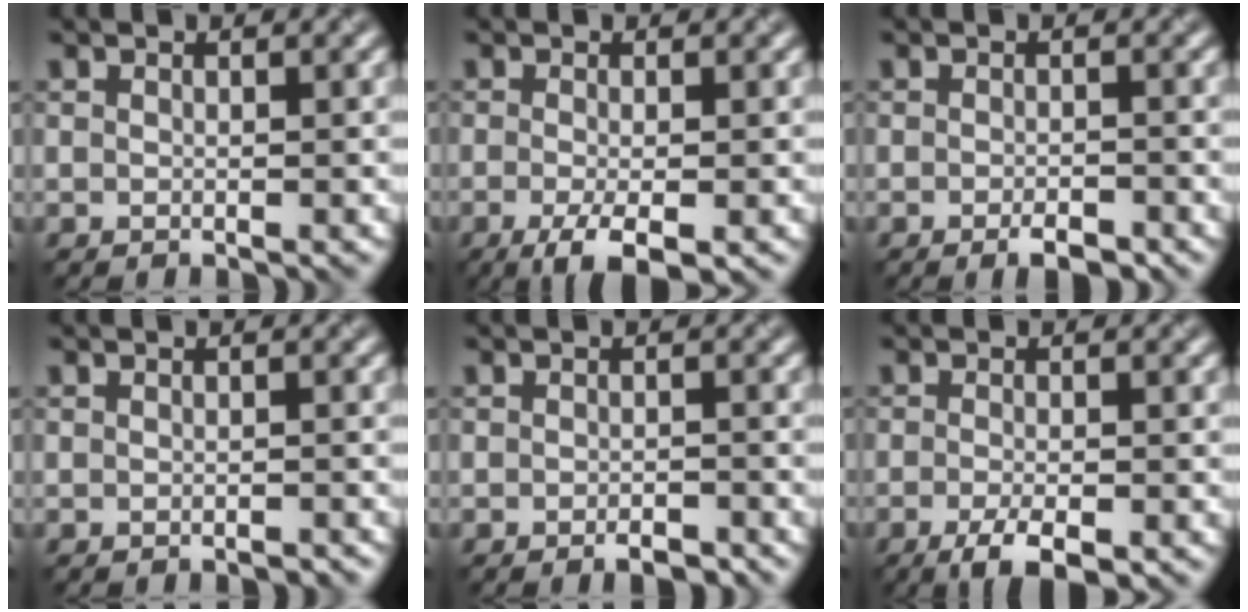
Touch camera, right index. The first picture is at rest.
{"total": 3.8, "force": [-1.7, 1.0, 3.3], "torque": [-0.063, -0.006, -0.033]}
{"total": 2.1, "force": [-1.3, 0.6, 1.5], "torque": [-0.022, -0.003, -0.020]}
{"total": 0.6, "force": [-0.5, 0.1, 0.3], "torque": [-0.002, 0.000, -0.006]}
{"total": 1.6, "force": [-1.1, 0.5, 1.1], "torque": [-0.014, -0.002, -0.016]}
{"total": 3.6, "force": [-1.9, 1.0, 2.9], "torque": [-0.056, -0.007, -0.035]}